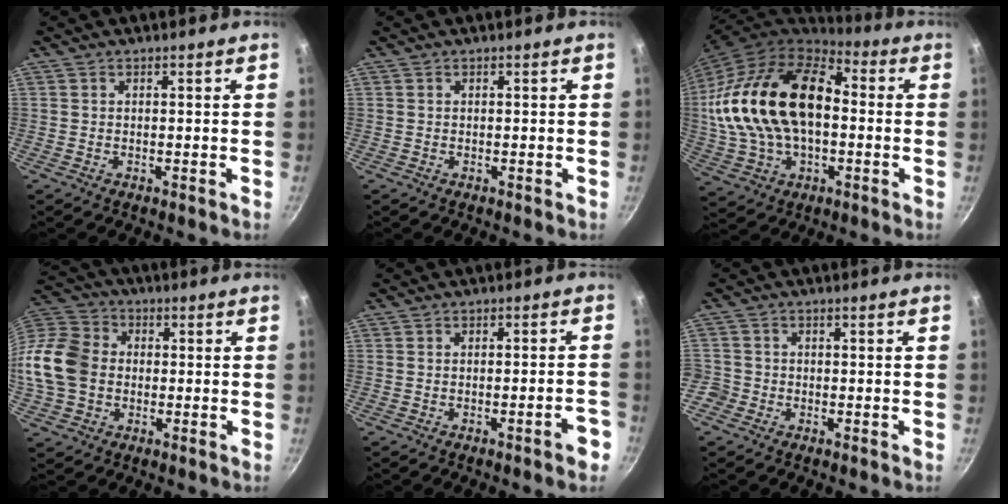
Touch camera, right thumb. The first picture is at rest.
{"total": 0.0}
{"total": 26.5, "force": [0.9, 16.5, 20.7], "torque": [-0.393, 0.037, 0.015]}
{"total": 15.3, "force": [-1.1, 12.2, 9.2], "torque": [-0.179, 0.025, -0.036]}
{"total": 4.1, "force": [-2.2, 0.7, 3.4], "torque": [-0.038, 0.021, -0.026]}
{"total": 3.2, "force": [-1.7, 2.7, 0.5], "torque": [-0.006, 0.019, -0.034]}